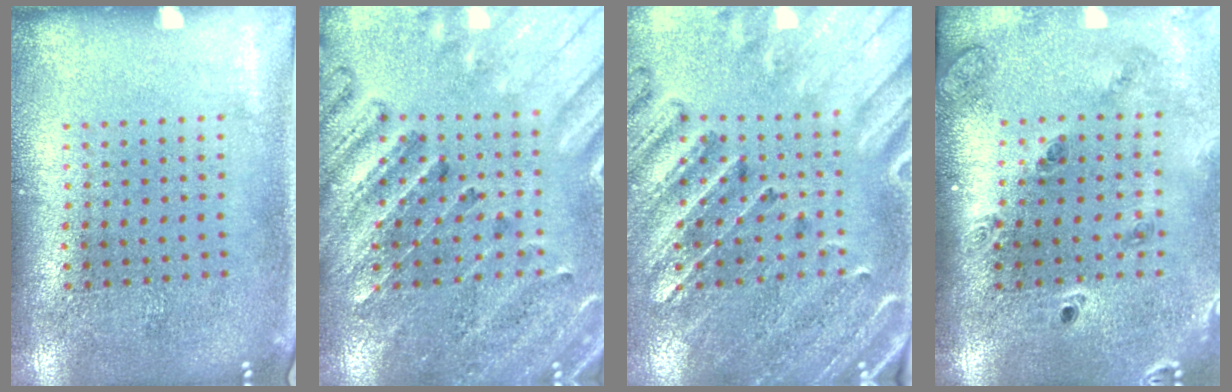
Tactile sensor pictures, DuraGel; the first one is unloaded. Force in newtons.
{"total": 2.7, "press": 2.6, "slide": 0.8}
{"total": 2.9, "press": 2.7, "slide": 1.0}
{"total": 1.4, "press": 1.4, "slide": 0.3}